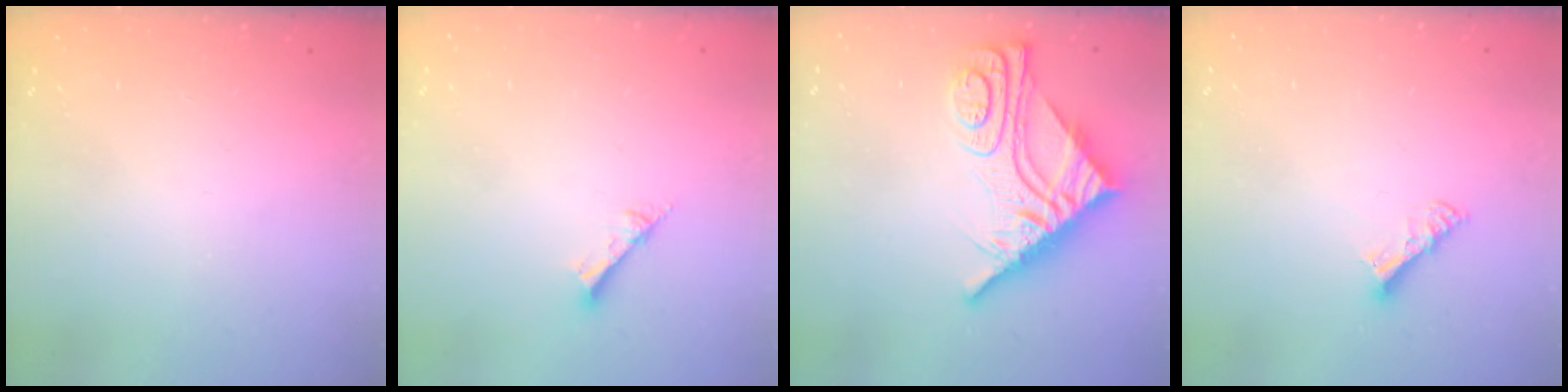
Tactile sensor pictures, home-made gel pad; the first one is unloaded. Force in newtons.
{"total": 3.3, "press": 3.3, "slide": 0.0}
{"total": 12.3, "press": 12.3, "slide": 1.1}
{"total": 4.9, "press": 4.8, "slide": 0.4}